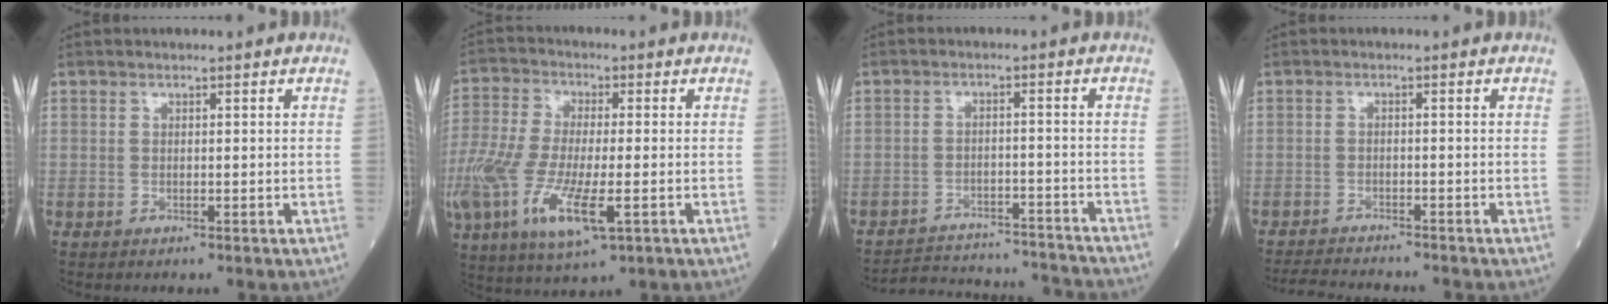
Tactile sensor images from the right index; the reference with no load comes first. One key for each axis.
{"total": 18.7, "fx": -6.5, "fy": 5.9, "fz": 16.5, "tx": -0.411, "ty": -0.051, "tz": -0.119}
{"total": 15.1, "fx": -14.8, "fy": 1.3, "fz": 2.5, "tx": -0.040, "ty": 0.011, "tz": -0.200}
{"total": 7.1, "fx": -6.8, "fy": 0.2, "fz": 2.2, "tx": -0.035, "ty": -0.014, "tz": -0.107}